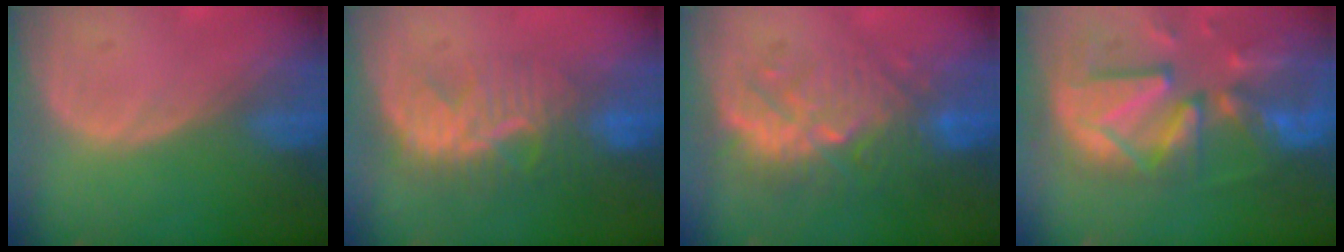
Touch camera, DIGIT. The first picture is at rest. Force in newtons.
{"total": 8.3, "press": 7.9, "slide": 2.3}
{"total": 9.1, "press": 9.0, "slide": 1.7}
{"total": 13.0, "press": 11.3, "slide": 6.4}